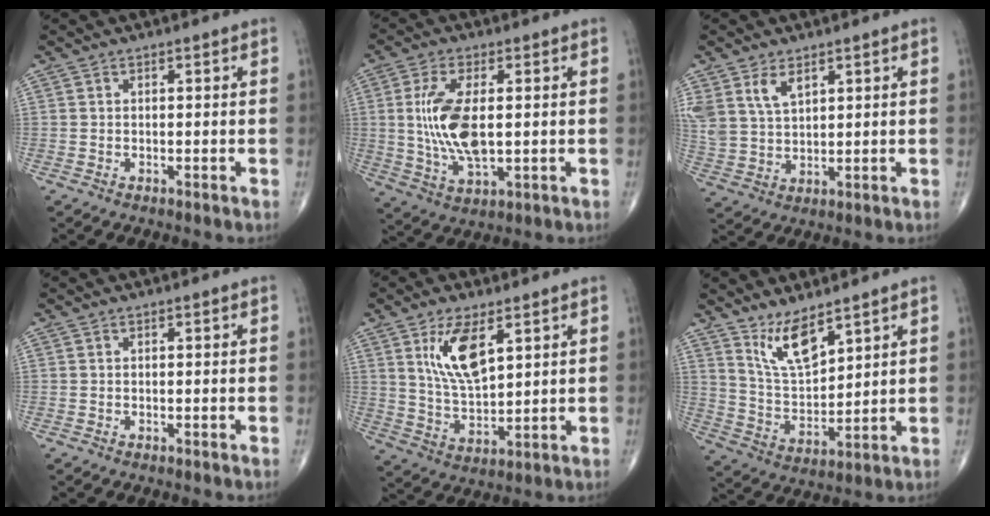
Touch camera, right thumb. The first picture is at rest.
{"total": 11.9, "force": [0.8, 5.2, 10.6], "torque": [-0.217, -0.011, 0.020]}
{"total": 7.2, "force": [4.0, 4.0, 4.4], "torque": [-0.082, -0.013, 0.090]}
{"total": 0.0}
{"total": 10.6, "force": [4.6, 4.5, 8.4], "torque": [-0.146, -0.026, 0.097]}
{"total": 8.9, "force": [6.3, 2.8, 5.6], "torque": [-0.096, -0.053, 0.135]}